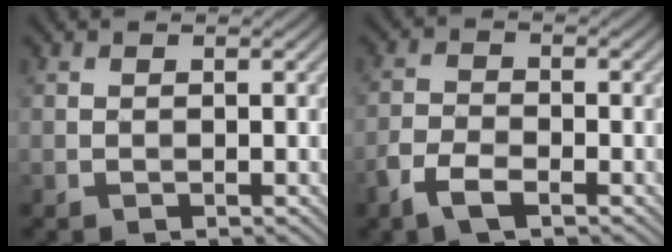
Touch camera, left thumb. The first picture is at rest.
{"total": 4.2, "force": [-2.6, 1.7, 2.8], "torque": [-0.066, -0.004, -0.061]}